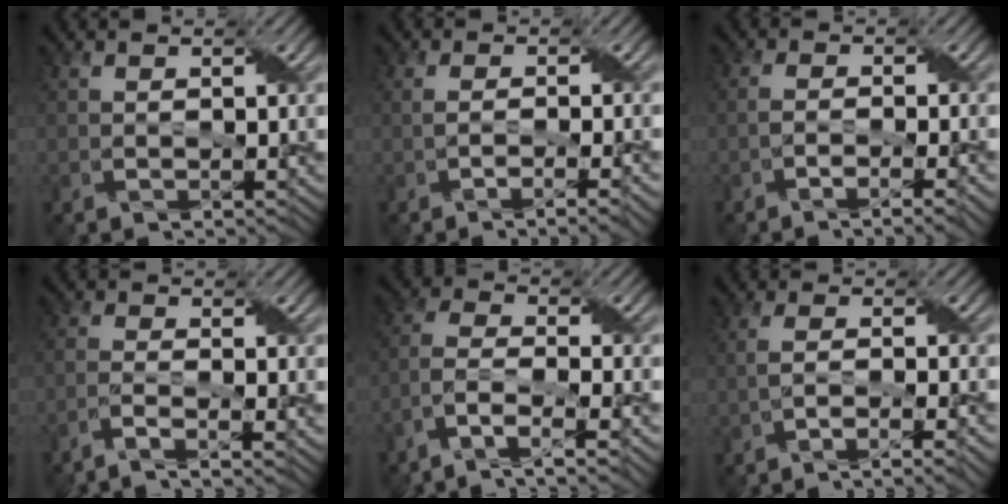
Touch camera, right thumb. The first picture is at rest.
{"total": 3.7, "force": [-1.4, 1.1, 3.2], "torque": [-0.045, -0.007, -0.018]}
{"total": 4.4, "force": [-2.6, 0.9, 3.4], "torque": [-0.053, 0.001, -0.045]}
{"total": 3.5, "force": [-2.7, 0.4, 2.2], "torque": [-0.037, 0.003, -0.066]}
{"total": 7.6, "force": [-5.3, 2.1, 5.0], "torque": [-0.106, 0.000, -0.107]}
{"total": 4.9, "force": [-2.8, 1.0, 4.0], "torque": [-0.060, 0.001, -0.054]}